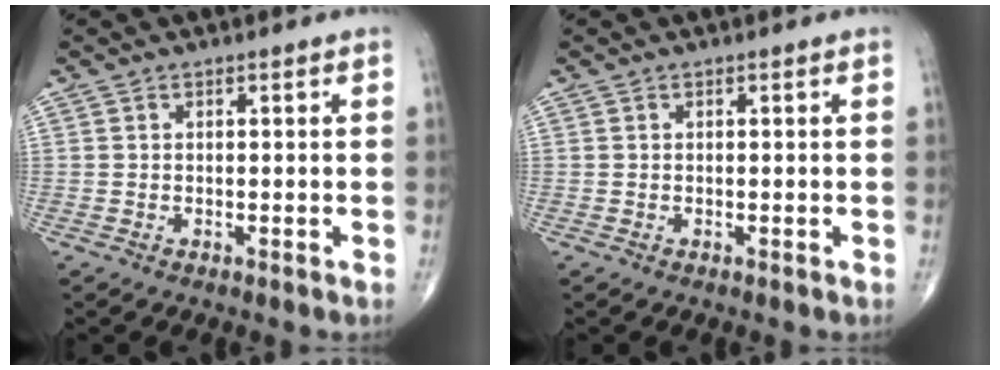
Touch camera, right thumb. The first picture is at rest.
{"total": 0.0}